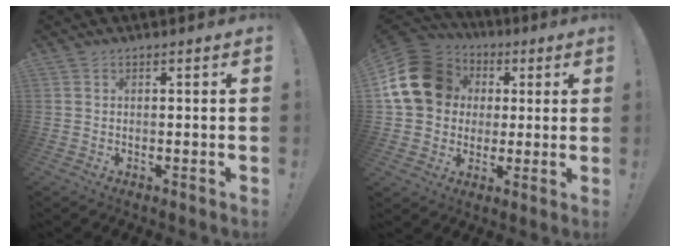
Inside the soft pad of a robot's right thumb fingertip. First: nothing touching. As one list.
[{"total": 19.8, "force": [4.4, 16.2, 10.5], "torque": [-0.186, -0.002, 0.096]}]